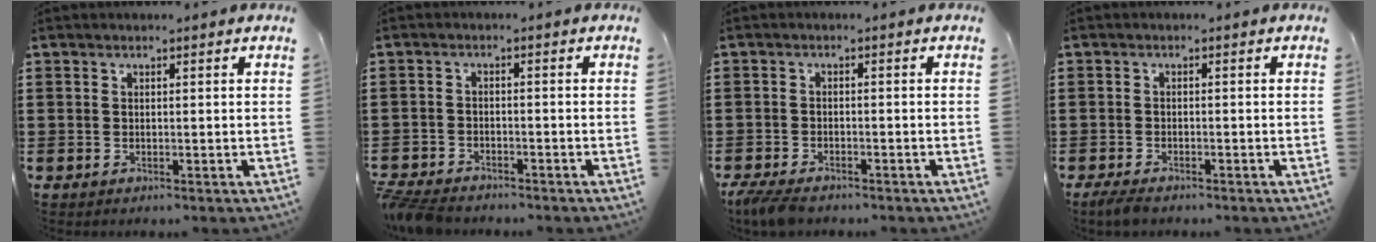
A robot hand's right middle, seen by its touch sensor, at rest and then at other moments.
{"total": 3.4, "force": [-3.3, 0.7, 0.5], "torque": [-0.024, -0.002, -0.073]}
{"total": 2.8, "force": [-2.5, 0.7, 1.1], "torque": [-0.042, -0.005, -0.056]}
{"total": 1.7, "force": [-1.4, 0.5, 0.7], "torque": [-0.029, -0.004, -0.033]}